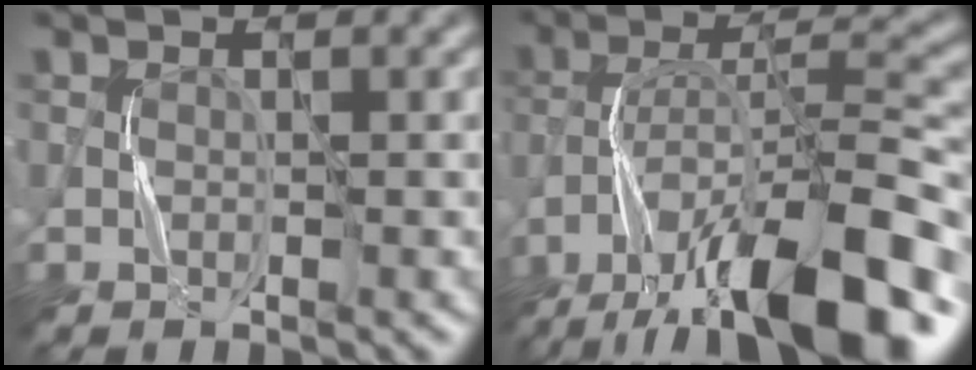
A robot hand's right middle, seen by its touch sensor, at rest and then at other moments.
{"total": 15.3, "force": [-10.6, 4.0, 10.2], "torque": [-0.176, 0.015, -0.171]}